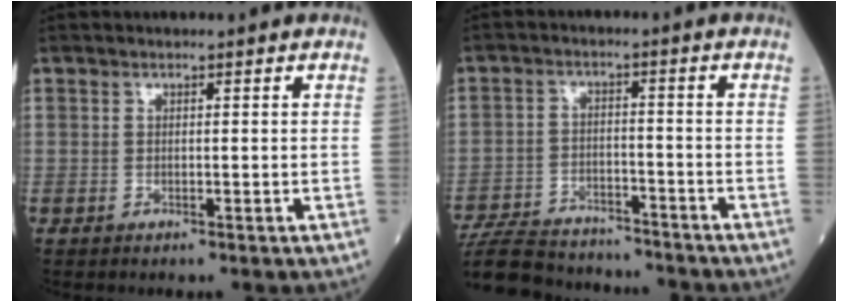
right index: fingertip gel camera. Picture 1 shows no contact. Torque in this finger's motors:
{"motor_torque": [-0.41, -0.36, -0.77, -0.21]}